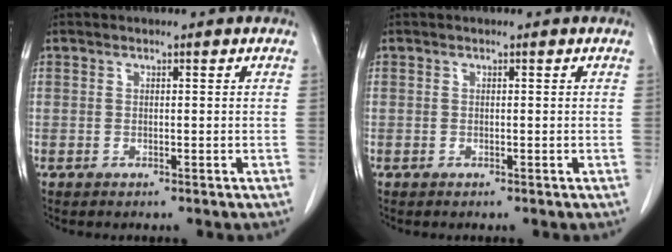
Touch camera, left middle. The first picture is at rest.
{"total": 0.0}